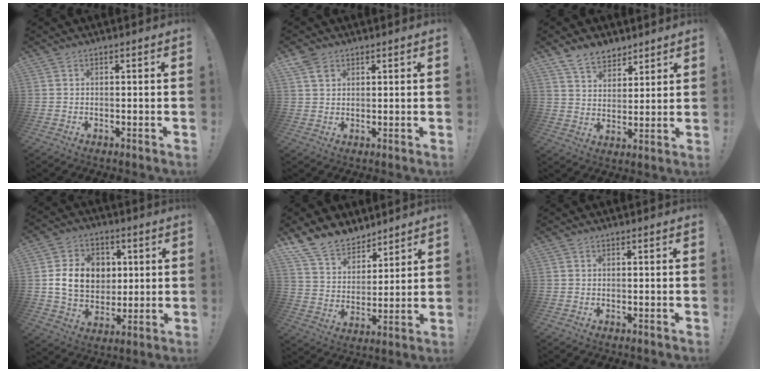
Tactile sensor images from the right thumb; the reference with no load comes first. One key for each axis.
{"total": 4.3, "fx": 2.8, "fy": 2.7, "fz": 1.8, "tx": -0.029, "ty": -0.012, "tz": 0.054}
{"total": 9.0, "fx": 7.1, "fy": 4.9, "fz": 2.6, "tx": -0.052, "ty": -0.045, "tz": 0.139}
{"total": 14.7, "fx": 2.7, "fy": 12.0, "fz": 8.0, "tx": -0.131, "ty": -0.004, "tz": 0.058}
{"total": 13.7, "fx": 11.3, "fy": 7.1, "fz": 3.2, "tx": -0.070, "ty": -0.089, "tz": 0.217}
{"total": 0.0}